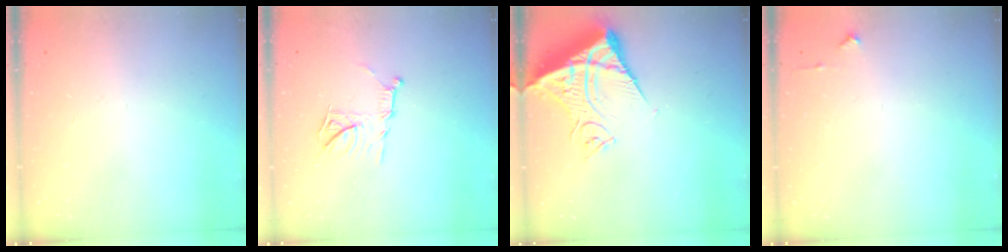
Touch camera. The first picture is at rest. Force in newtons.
{"total": 10.6, "press": 10.6, "slide": 0.8}
{"total": 13.5, "press": 13.3, "slide": 1.8}
{"total": 3.0, "press": 3.0, "slide": 0.4}